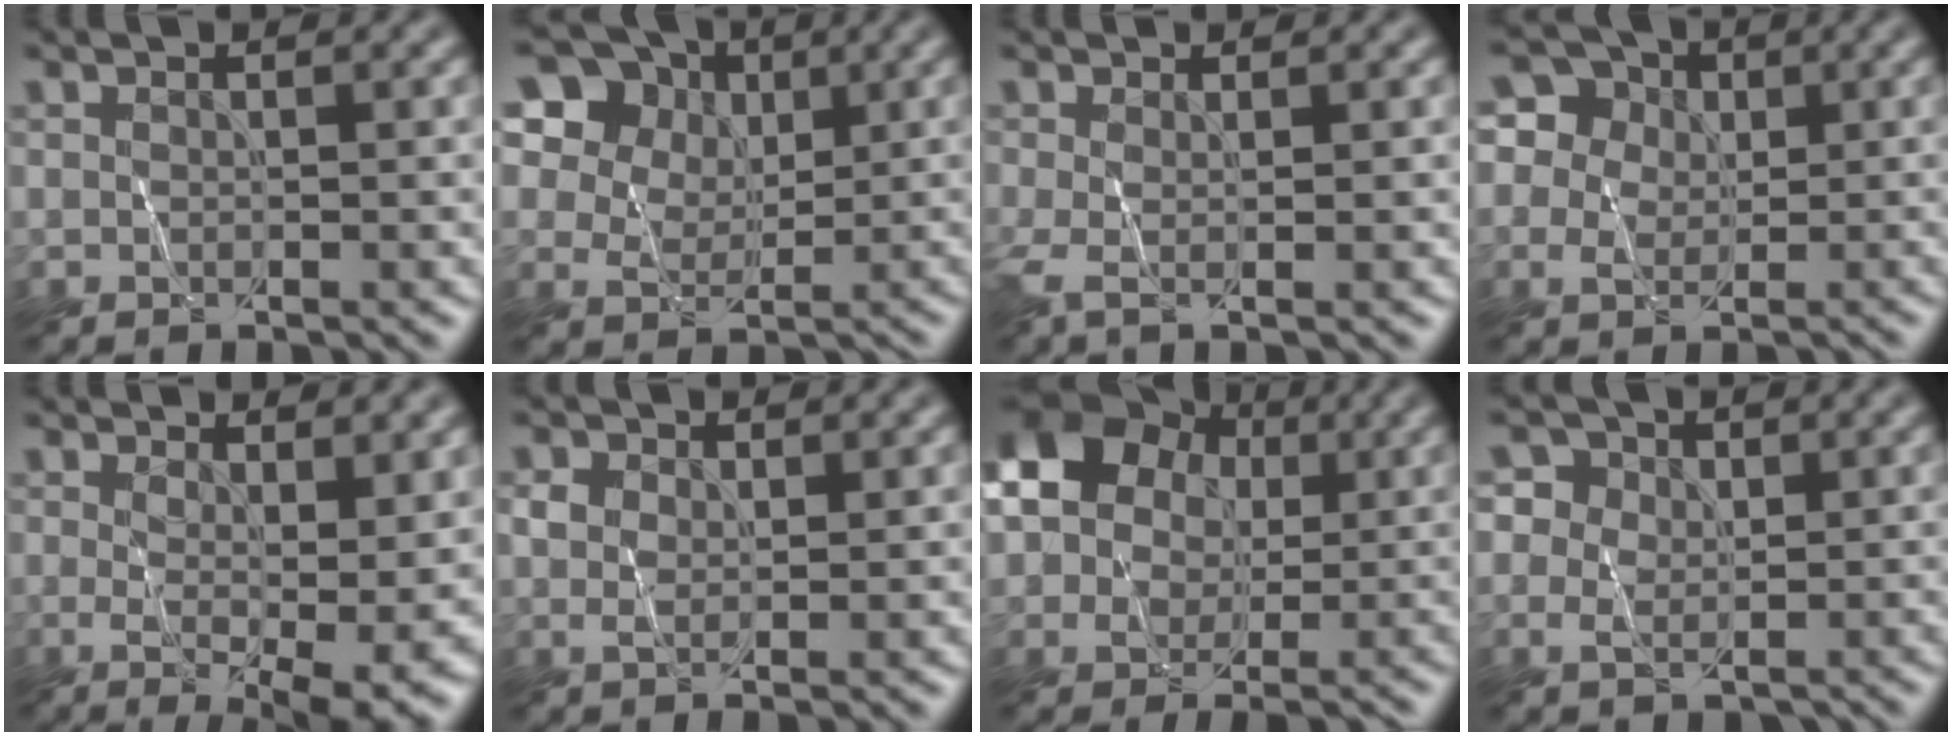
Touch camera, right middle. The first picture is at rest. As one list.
[{"total": 12.5, "force": [6.5, 9.4, 5.1], "torque": [-0.142, 0.032, 0.119]}, {"total": 1.9, "force": [-0.2, 0.5, 1.8], "torque": [-0.041, -0.002, -0.010]}, {"total": 6.7, "force": [2.6, 5.6, 2.7], "torque": [-0.036, 0.030, 0.026]}, {"total": 6.8, "force": [0.2, 2.1, 6.5], "torque": [-0.104, -0.020, 0.011]}, {"total": 1.8, "force": [0.5, 1.3, 1.2], "torque": [-0.027, 0.004, 0.009]}, {"total": 10.8, "force": [3.0, 8.6, 5.7], "torque": [-0.103, 0.043, 0.034]}, {"total": 5.1, "force": [1.3, 4.5, 2.0], "torque": [-0.025, 0.023, 0.006]}]